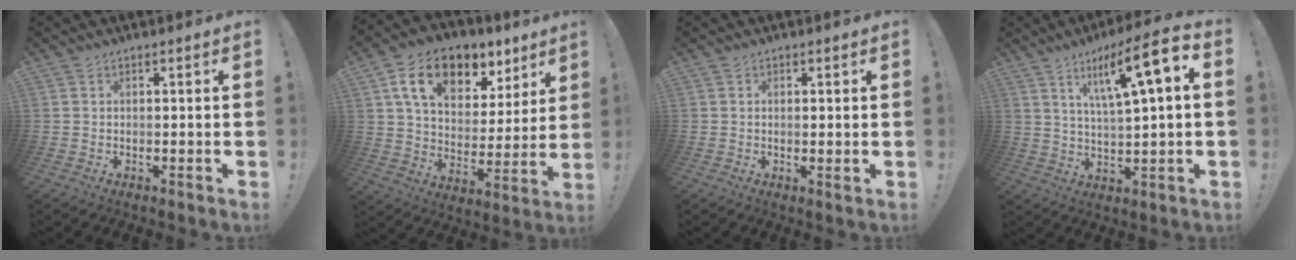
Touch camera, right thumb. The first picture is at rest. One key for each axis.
{"total": 16.9, "fx": 9.7, "fy": 10.0, "fz": 9.7, "tx": -0.154, "ty": -0.043, "tz": 0.173}
{"total": 1.3, "fx": 0.6, "fy": 0.2, "fz": 1.1, "tx": 0.003, "ty": -0.010, "tz": 0.006}
{"total": 13.6, "fx": 5.5, "fy": 1.8, "fz": 12.3, "tx": -0.198, "ty": -0.022, "tz": 0.077}